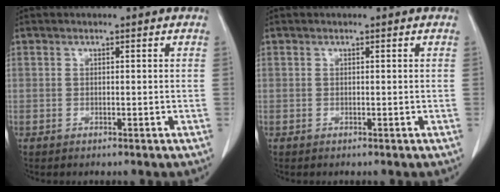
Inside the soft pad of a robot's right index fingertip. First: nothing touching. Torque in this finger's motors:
{"motor_torque": [0.00, 0.00, 0.00, 0.00]}